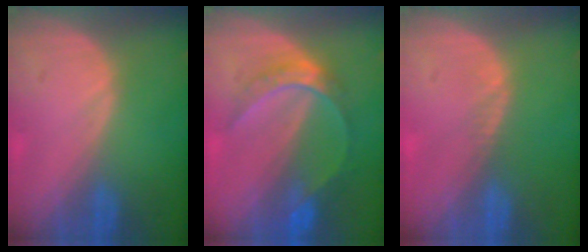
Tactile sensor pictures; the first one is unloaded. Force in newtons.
{"total": 6.5, "press": 5.6, "slide": 3.4}
{"total": 0.7, "press": 0.6, "slide": 0.4}